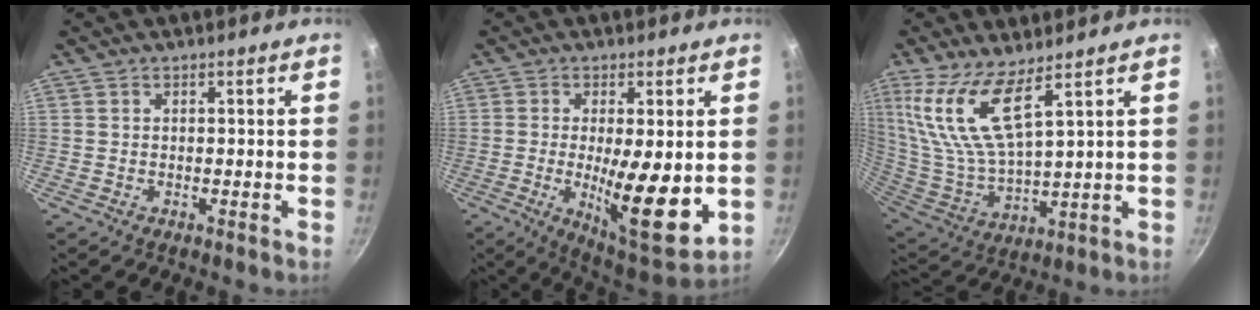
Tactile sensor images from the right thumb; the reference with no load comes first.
{"total": 14.3, "force": [-1.0, 4.3, 13.6], "torque": [-0.198, -0.023, -0.007]}
{"total": 13.1, "force": [7.9, 3.5, 9.8], "torque": [-0.199, -0.057, 0.171]}